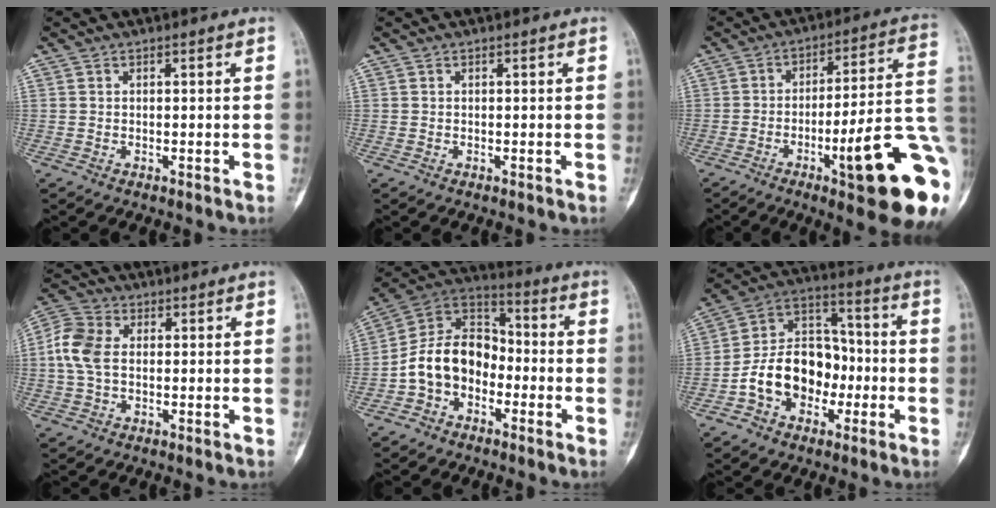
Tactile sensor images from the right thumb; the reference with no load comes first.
{"total": 0.0}
{"total": 23.0, "force": [-7.1, 3.7, 21.5], "torque": [-0.241, 0.023, -0.095]}
{"total": 8.0, "force": [0.4, 5.4, 5.9], "torque": [-0.131, 0.020, 0.001]}
{"total": 13.4, "force": [-3.8, 9.9, 8.2], "torque": [-0.125, 0.063, -0.081]}
{"total": 15.5, "force": [-4.0, 11.5, 9.6], "torque": [-0.123, 0.055, -0.072]}